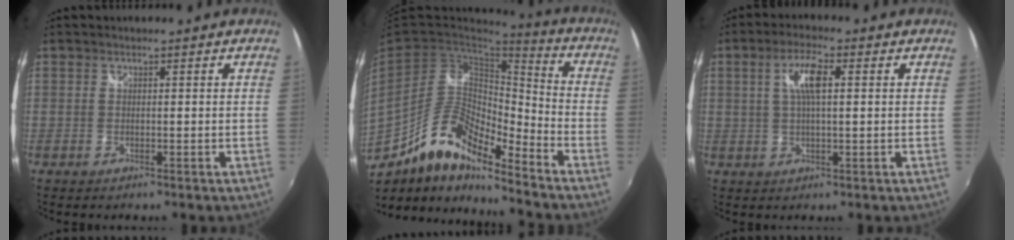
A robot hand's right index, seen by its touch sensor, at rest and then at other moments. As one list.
[{"total": 15.3, "force": [-10.7, 4.7, 9.8], "torque": [-0.181, -0.002, -0.203]}, {"total": 6.0, "force": [1.4, 1.6, 5.6], "torque": [-0.104, 0.008, 0.027]}]